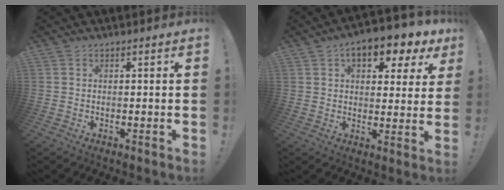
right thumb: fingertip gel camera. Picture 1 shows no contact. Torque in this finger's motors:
{"motor_torque": [0.60, 3.23, 0.57, -0.16, 0.35]}